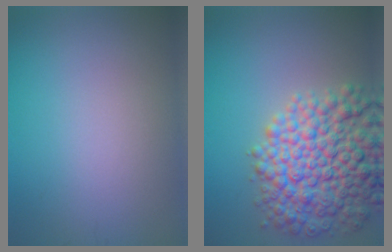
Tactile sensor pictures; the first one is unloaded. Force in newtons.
{"total": 9.6, "press": 9.6, "slide": 0.3}